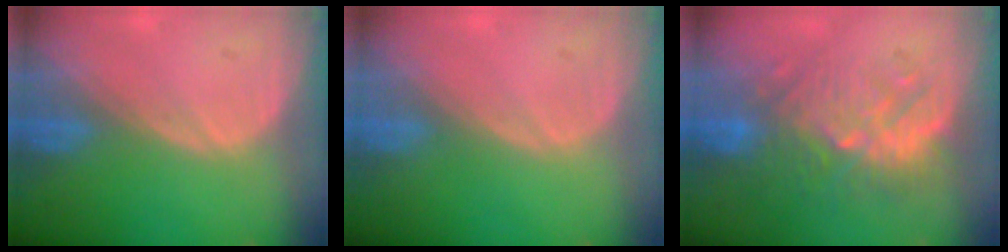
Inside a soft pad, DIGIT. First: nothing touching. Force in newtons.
{"total": 0.0}
{"total": 9.2, "press": 9.0, "slide": 1.8}